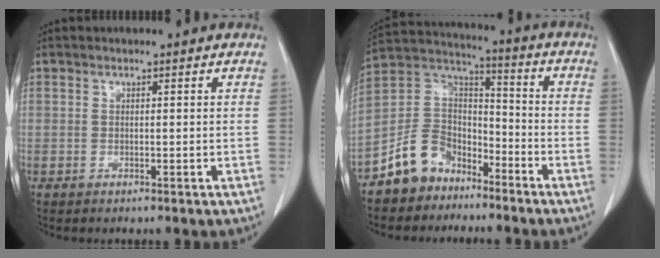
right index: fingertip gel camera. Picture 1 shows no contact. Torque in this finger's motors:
{"motor_torque": [-0.14, -0.21, -0.18, -0.09]}